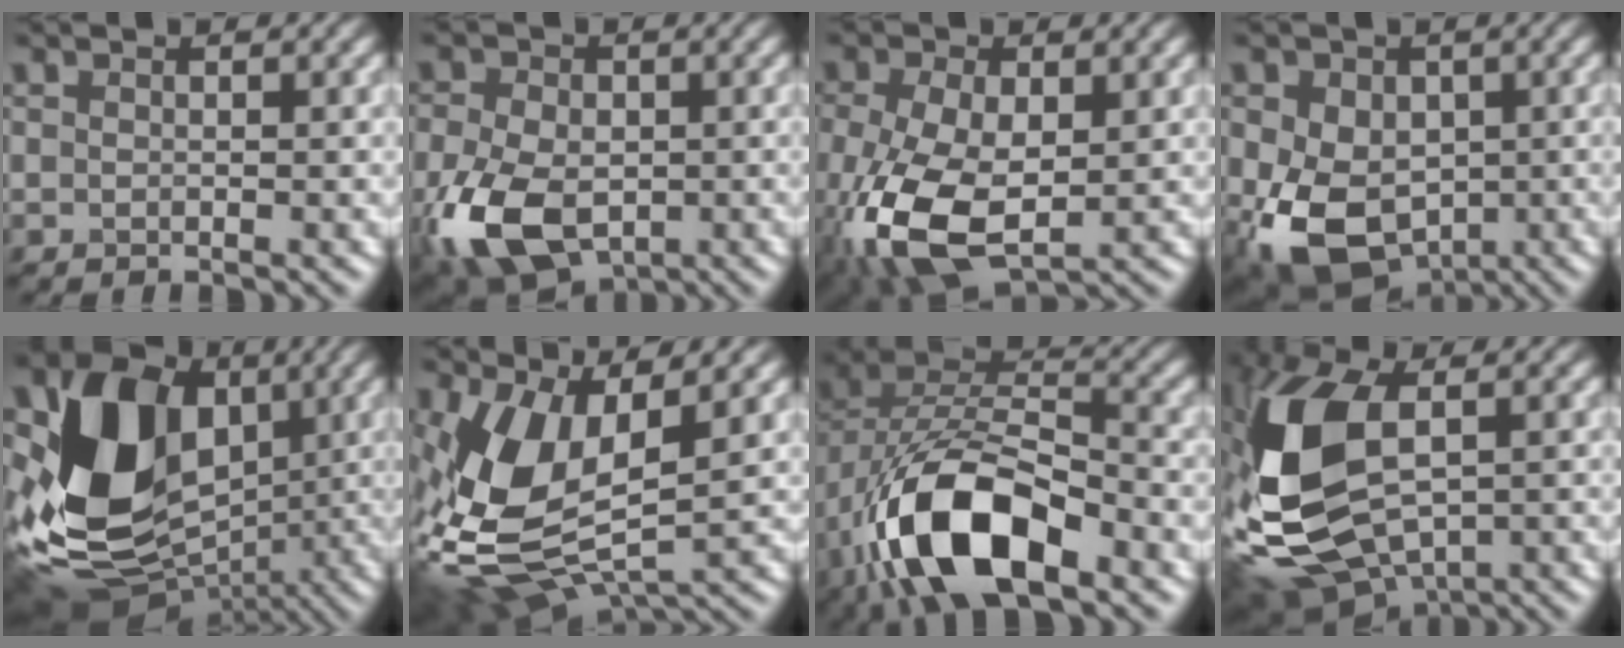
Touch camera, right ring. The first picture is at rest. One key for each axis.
{"total": 9.9, "fx": -3.2, "fy": 6.1, "fz": 7.1, "tx": -0.163, "ty": -0.030, "tz": -0.063}
{"total": 9.4, "fx": -2.2, "fy": 5.0, "fz": 7.6, "tx": -0.187, "ty": -0.020, "tz": -0.041}
{"total": 10.6, "fx": -2.4, "fy": 7.6, "fz": 6.9, "tx": -0.137, "ty": -0.032, "tz": -0.032}
{"total": 13.8, "fx": -0.3, "fy": 10.6, "fz": 8.8, "tx": -0.169, "ty": -0.015, "tz": -0.012}
{"total": 12.1, "fx": -0.3, "fy": 6.2, "fz": 10.4, "tx": -0.238, "ty": -0.029, "tz": 0.002}
{"total": 12.7, "fx": -5.6, "fy": 6.2, "fz": 9.6, "tx": -0.189, "ty": -0.004, "tz": -0.102}
{"total": 14.7, "fx": -1.5, "fy": 8.6, "fz": 11.8, "tx": -0.297, "ty": -0.010, "tz": -0.017}